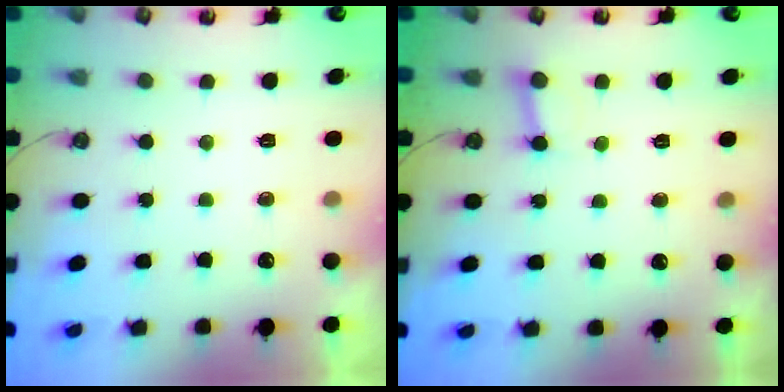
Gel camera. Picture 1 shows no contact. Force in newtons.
{"total": 2.7, "press": 2.7, "slide": 0.3}